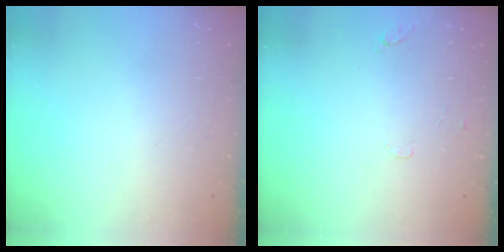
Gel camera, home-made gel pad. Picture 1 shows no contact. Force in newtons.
{"total": 5.0, "press": 5.0, "slide": 0.5}